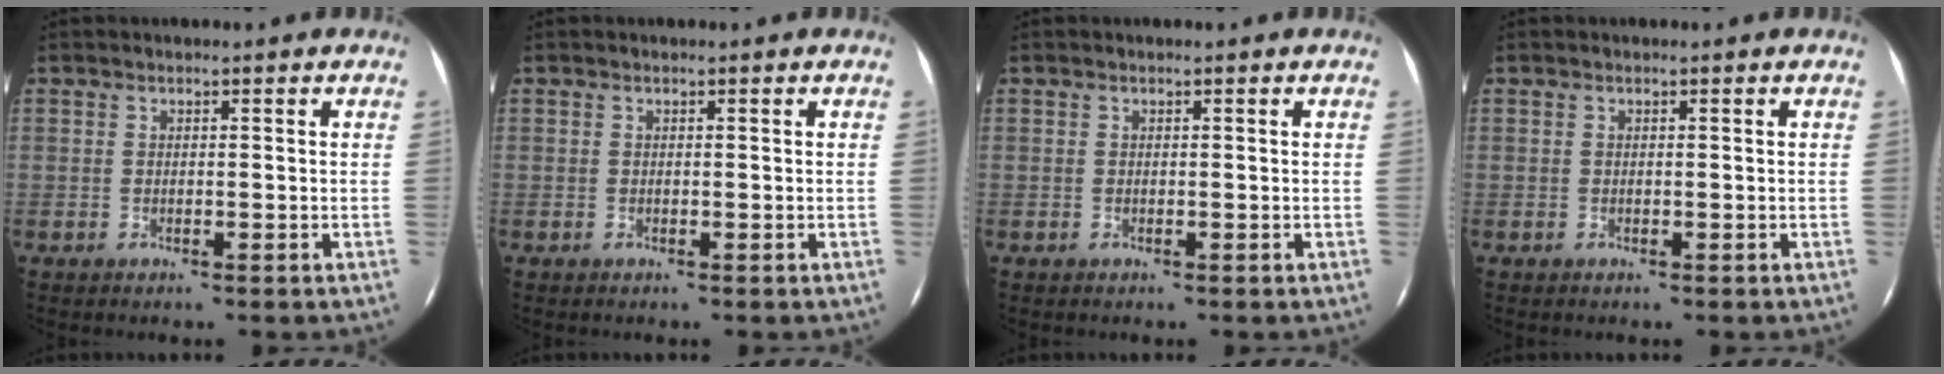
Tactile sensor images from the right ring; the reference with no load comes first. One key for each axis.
{"total": 0.0}
{"total": 0.0}
{"total": 0.0}